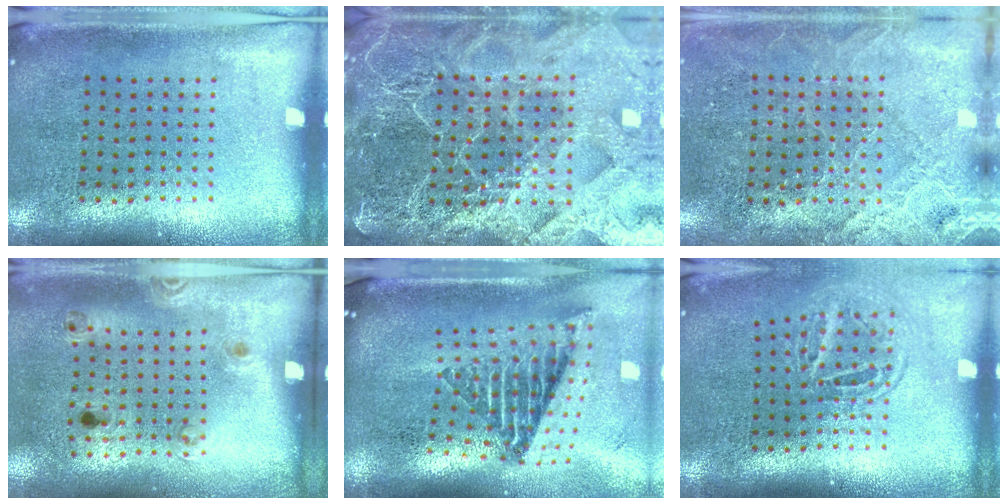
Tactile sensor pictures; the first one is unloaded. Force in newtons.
{"total": 6.2, "press": 5.3, "slide": 3.1}
{"total": 2.8, "press": 2.8, "slide": 0.2}
{"total": 1.3, "press": 0.7, "slide": 1.1}
{"total": 2.7, "press": 1.7, "slide": 2.1}
{"total": 1.7, "press": 1.1, "slide": 1.3}